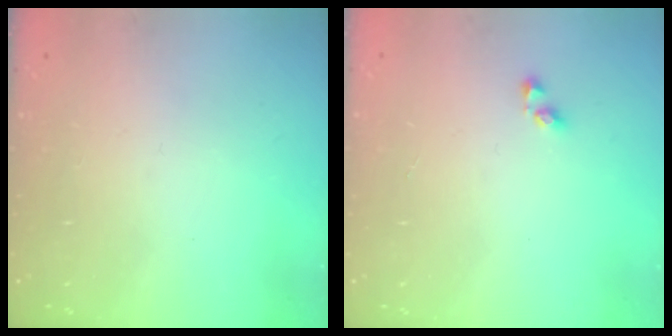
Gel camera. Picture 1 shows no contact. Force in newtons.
{"total": 2.9, "press": 2.9, "slide": 0.2}